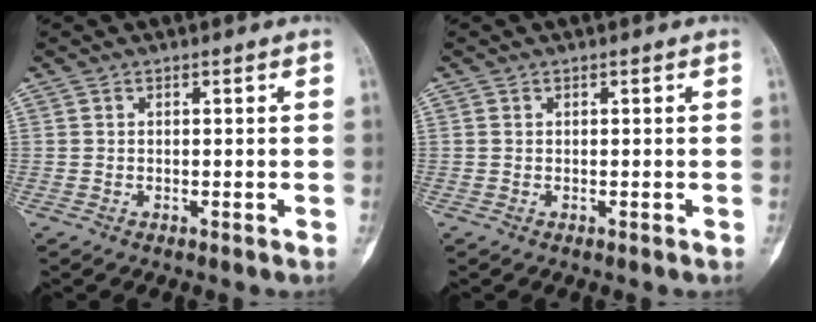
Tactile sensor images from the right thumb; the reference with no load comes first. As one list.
[{"total": 0.0}]